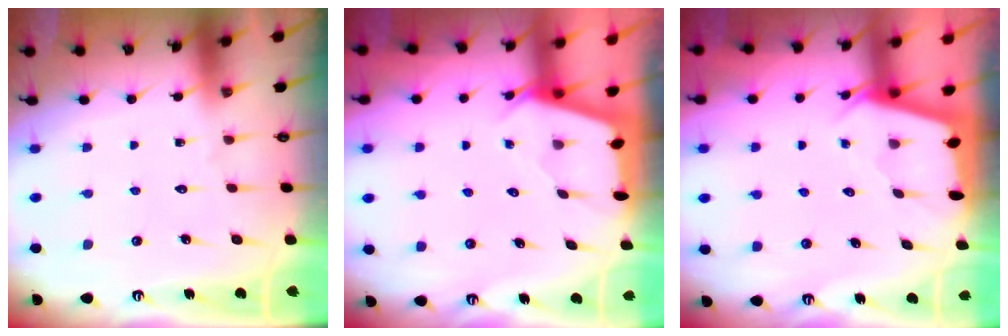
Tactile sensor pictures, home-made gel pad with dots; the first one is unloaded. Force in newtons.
{"total": 2.4, "press": 2.4, "slide": 0.2}
{"total": 2.2, "press": 2.2, "slide": 0.3}